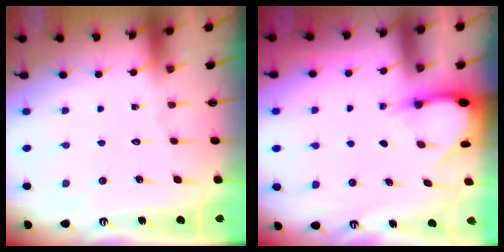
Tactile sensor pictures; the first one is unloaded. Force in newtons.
{"total": 3.1, "press": 3.1, "slide": 0.3}